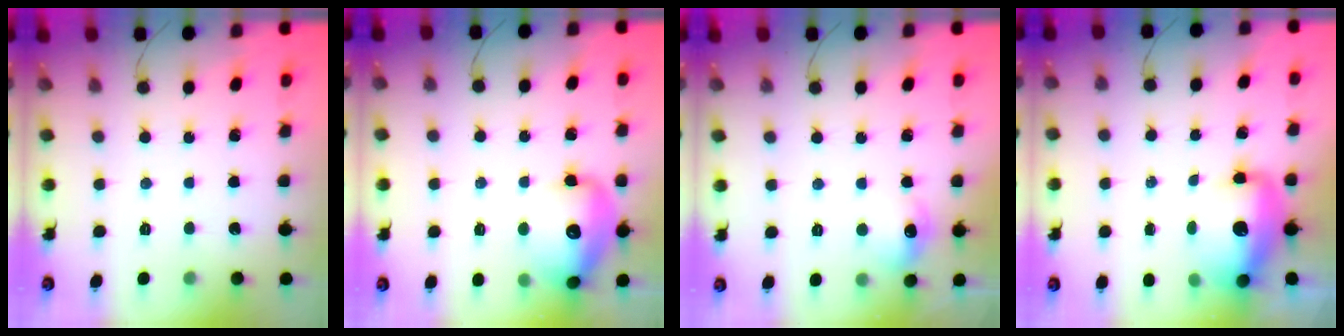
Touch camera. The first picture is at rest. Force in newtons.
{"total": 15.4, "press": 15.3, "slide": 1.7}
{"total": 8.2, "press": 8.1, "slide": 1.2}
{"total": 13.1, "press": 12.7, "slide": 3.2}